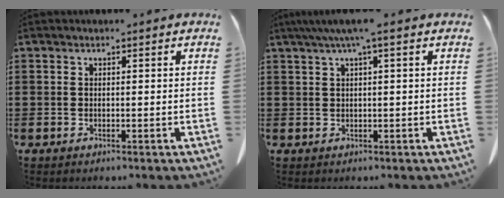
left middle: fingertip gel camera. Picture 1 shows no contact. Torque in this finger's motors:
{"motor_torque": [0.69, -0.69, 0.27, 0.06]}